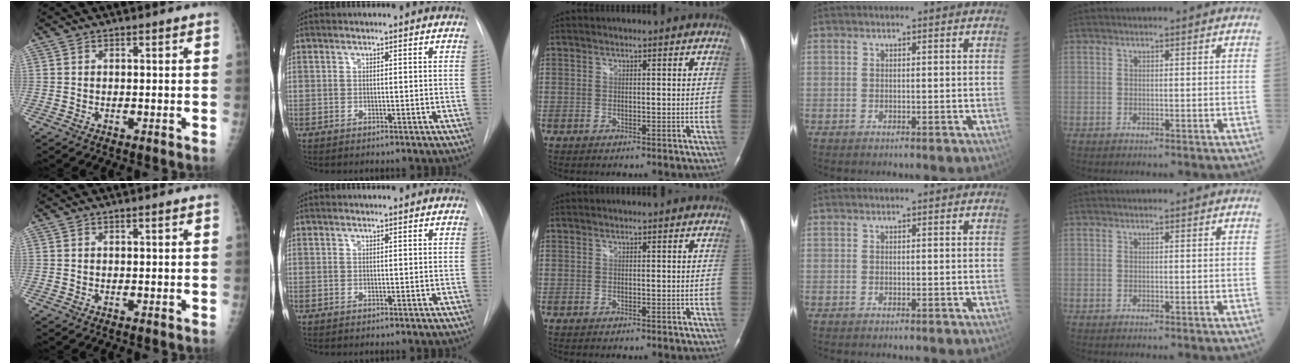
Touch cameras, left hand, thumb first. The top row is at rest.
{}